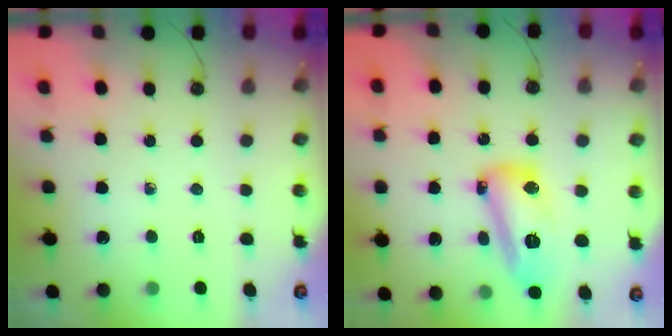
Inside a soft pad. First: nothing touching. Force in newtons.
{"total": 14.0, "press": 13.9, "slide": 1.6}